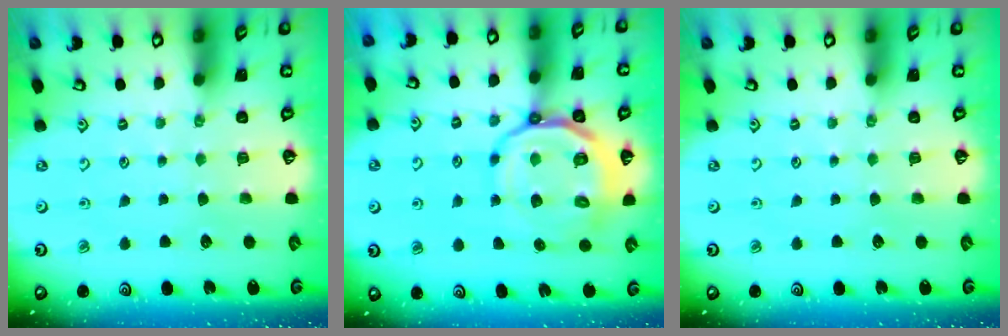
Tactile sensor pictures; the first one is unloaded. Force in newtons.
{"total": 15.3, "press": 15.1, "slide": 2.6}
{"total": 0.0}